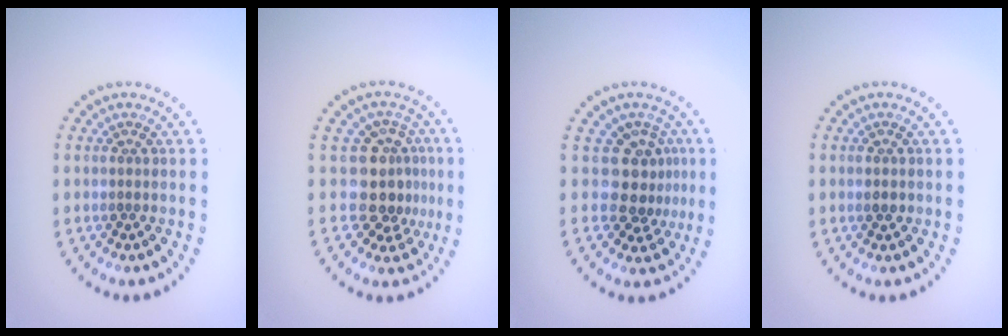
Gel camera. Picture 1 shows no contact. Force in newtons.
{"total": 3.8, "press": 2.9, "slide": 2.4}
{"total": 3.3, "press": 2.4, "slide": 2.2}
{"total": 1.2, "press": 1.2, "slide": 0.1}